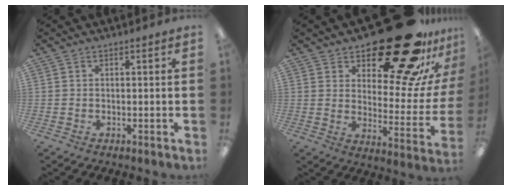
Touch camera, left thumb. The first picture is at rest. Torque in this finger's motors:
{"motor_torque": [0.44, 0.90, 1.04, -1.56, 0.06]}